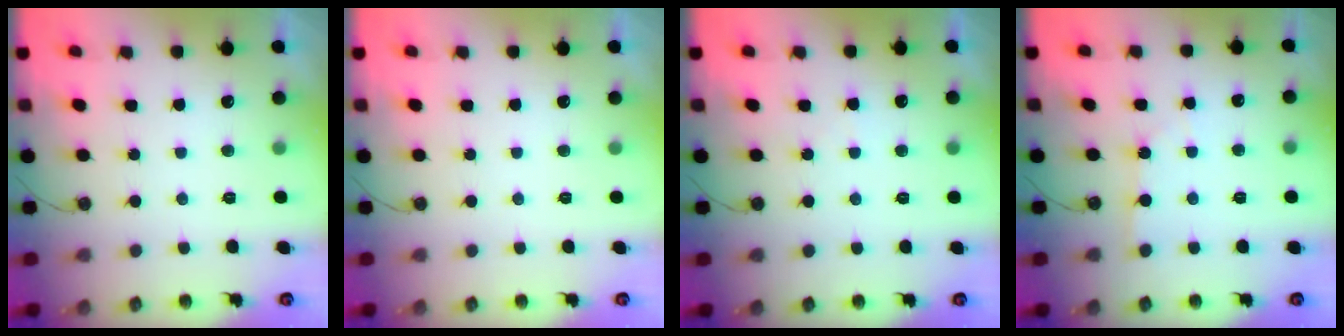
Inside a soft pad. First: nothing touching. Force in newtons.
{"total": 0.0}
{"total": 3.8, "press": 3.7, "slide": 0.6}
{"total": 1.8, "press": 1.8, "slide": 0.3}